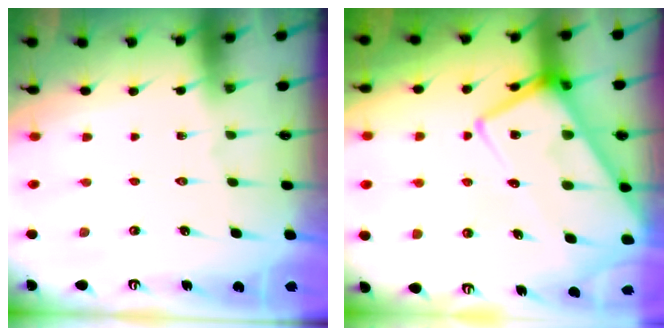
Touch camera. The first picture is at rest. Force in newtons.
{"total": 18.4, "press": 18.3, "slide": 1.8}